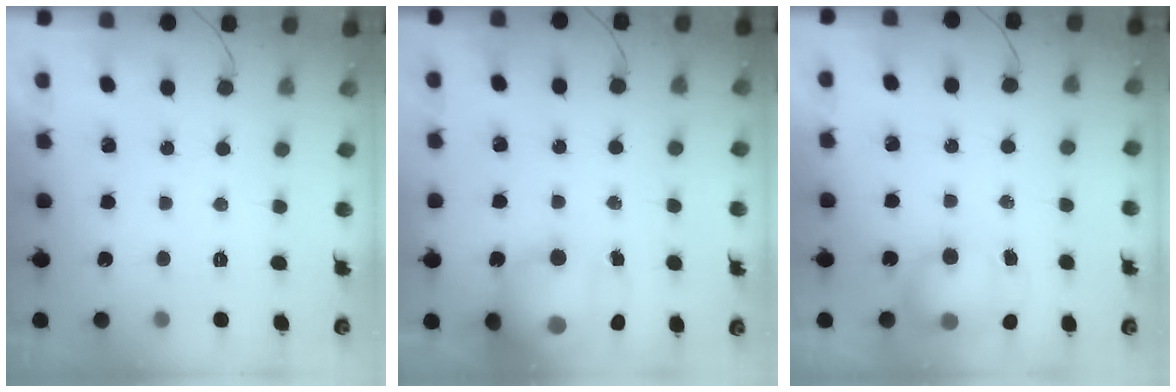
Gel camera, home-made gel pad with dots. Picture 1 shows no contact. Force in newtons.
{"total": 16.4, "press": 15.9, "slide": 4.1}
{"total": 7.2, "press": 7.1, "slide": 1.3}